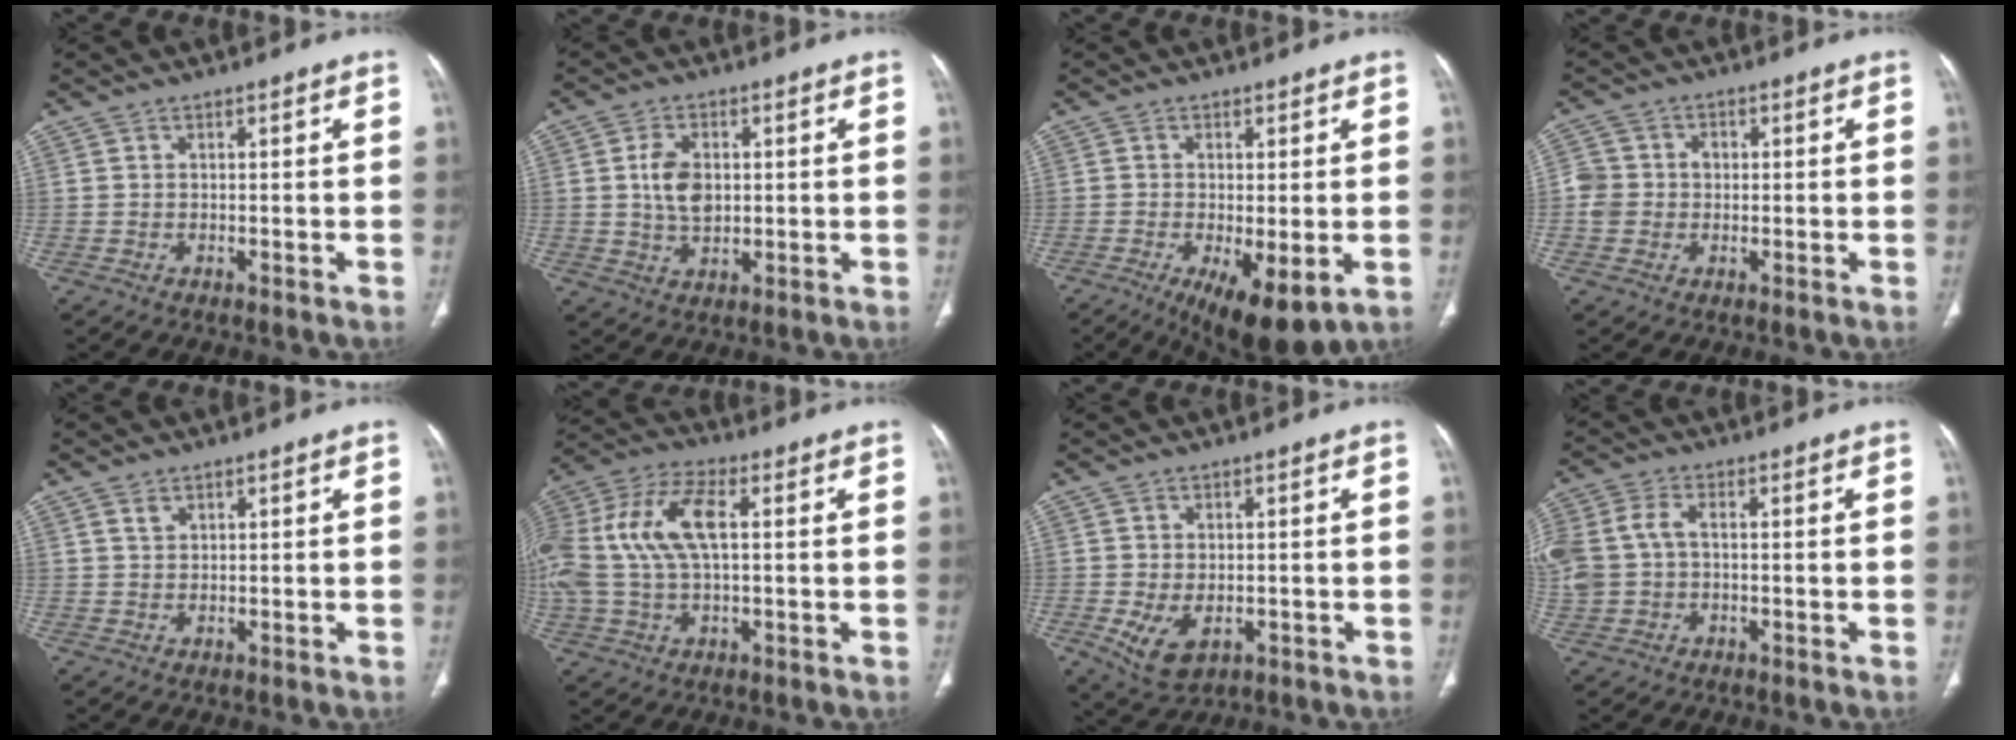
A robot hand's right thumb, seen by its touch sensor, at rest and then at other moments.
{"total": 6.9, "force": [0.8, 4.6, 5.1], "torque": [-0.084, -0.003, 0.018]}
{"total": 10.5, "force": [-3.9, 3.6, 9.1], "torque": [-0.145, -0.018, -0.053]}
{"total": 5.4, "force": [-0.2, 5.0, 2.1], "torque": [-0.027, 0.016, -0.007]}
{"total": 1.6, "force": [1.1, 0.9, 0.7], "torque": [-0.010, -0.005, 0.025]}
{"total": 17.6, "force": [2.6, 8.7, 15.1], "torque": [-0.337, 0.027, 0.045]}
{"total": 6.1, "force": [-1.5, 3.8, 4.6], "torque": [-0.085, -0.008, -0.010]}
{"total": 11.4, "force": [0.8, 8.0, 8.1], "torque": [-0.219, 0.021, 0.019]}